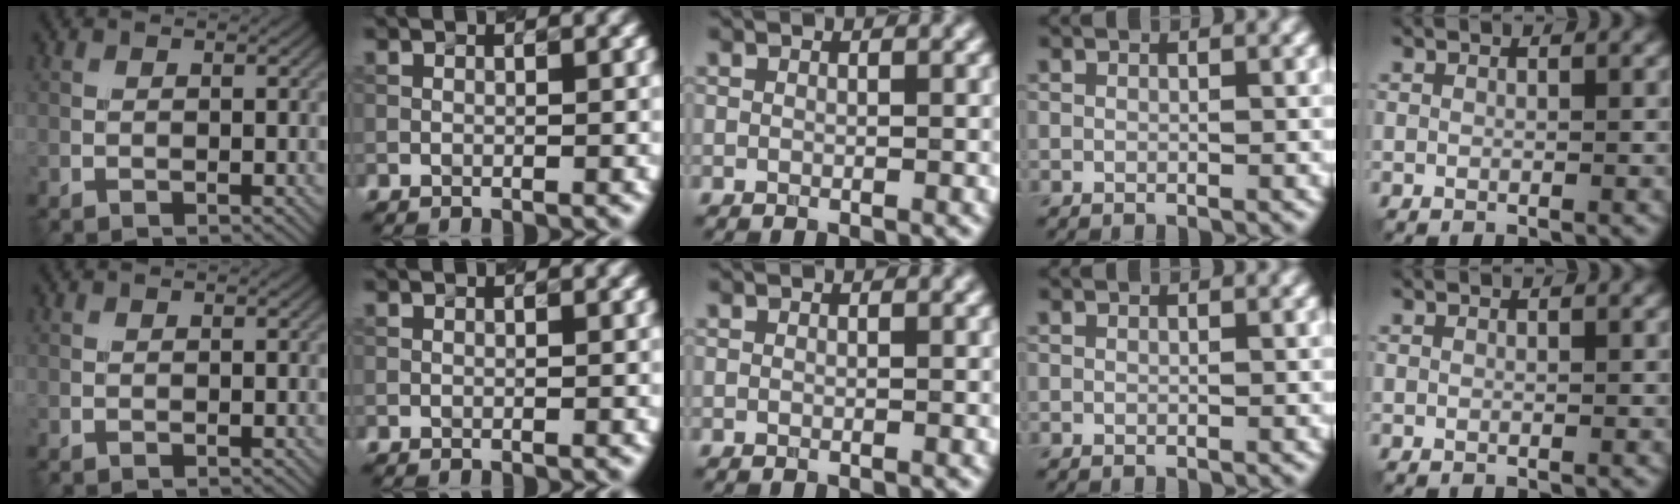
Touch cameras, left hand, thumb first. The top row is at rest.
{}